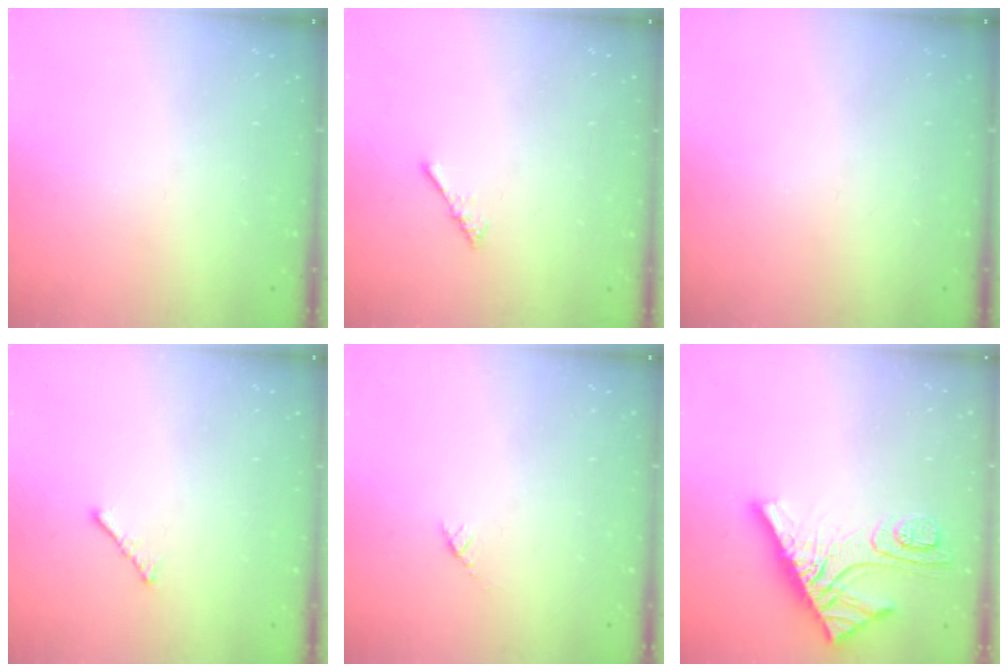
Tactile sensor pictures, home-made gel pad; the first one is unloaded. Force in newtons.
{"total": 0.0}
{"total": 0.0}
{"total": 1.7, "press": 1.6, "slide": 0.5}
{"total": 2.7, "press": 2.6, "slide": 0.4}
{"total": 13.5, "press": 13.4, "slide": 1.3}